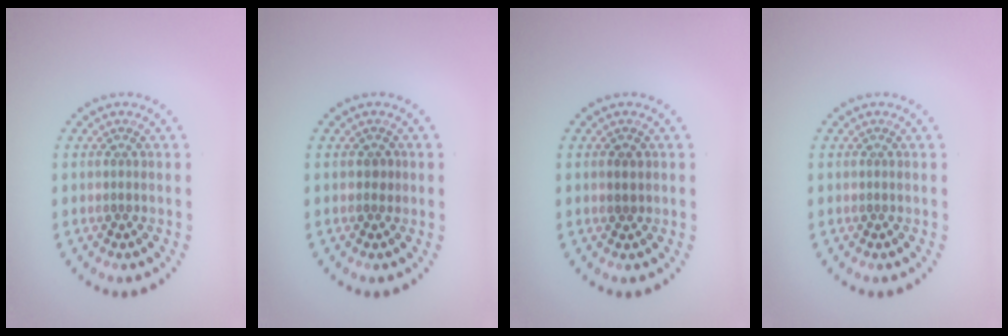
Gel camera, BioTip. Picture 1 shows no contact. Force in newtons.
{"total": 0.8, "press": 0.8, "slide": 0.3}
{"total": 1.1, "press": 1.1, "slide": 0.2}
{"total": 0.0}